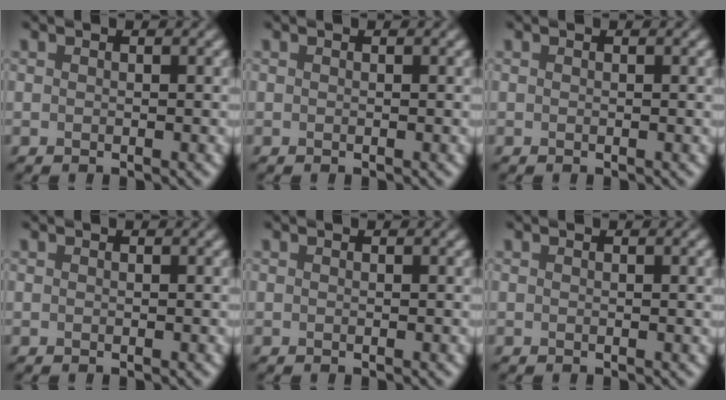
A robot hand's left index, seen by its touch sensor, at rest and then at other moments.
{"total": 0.0}
{"total": 0.0}
{"total": 0.0}
{"total": 0.0}
{"total": 0.6, "force": [0.1, 0.1, 0.6], "torque": [-0.007, 0.002, 0.001]}